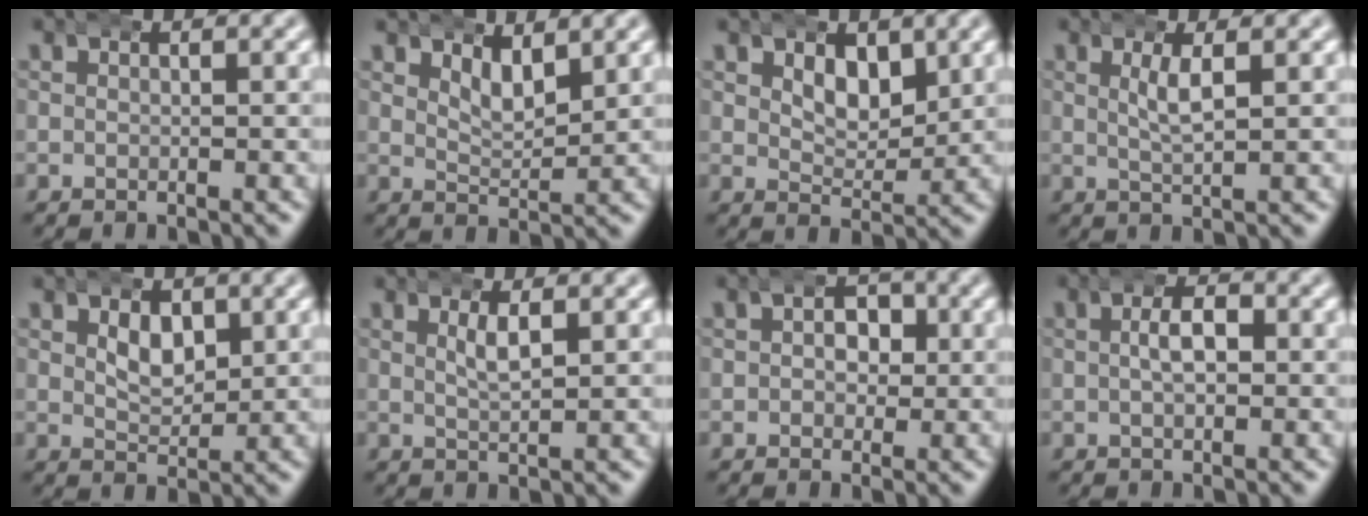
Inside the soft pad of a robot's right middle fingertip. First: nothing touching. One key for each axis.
{"total": 2.8, "fx": 2.3, "fy": 0.8, "fz": 1.4, "tx": -0.026, "ty": -0.015, "tz": 0.044}
{"total": 3.4, "fx": 2.1, "fy": 1.8, "fz": 1.9, "tx": -0.028, "ty": -0.015, "tz": 0.040}
{"total": 2.2, "fx": 0.8, "fy": 0.1, "fz": 2.0, "tx": -0.040, "ty": -0.001, "tz": 0.018}
{"total": 3.1, "fx": 1.3, "fy": 1.9, "fz": 2.1, "tx": -0.031, "ty": -0.009, "tz": 0.025}
{"total": 2.1, "fx": 1.0, "fy": 0.4, "fz": 1.8, "tx": -0.033, "ty": -0.003, "tz": 0.023}
{"total": 3.0, "fx": 0.5, "fy": 2.2, "fz": 1.9, "tx": -0.015, "ty": -0.004, "tz": 0.005}
{"total": 3.0, "fx": 0.1, "fy": 1.4, "fz": 2.6, "tx": -0.028, "ty": 0.011, "tz": -0.007}